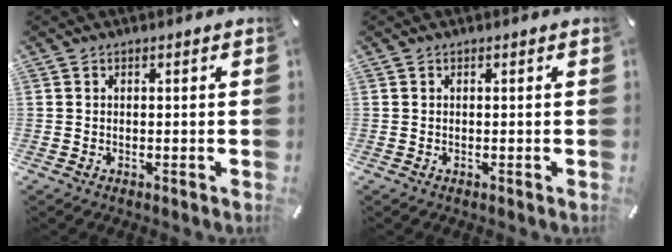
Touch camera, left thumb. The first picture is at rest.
{"total": 0.0}